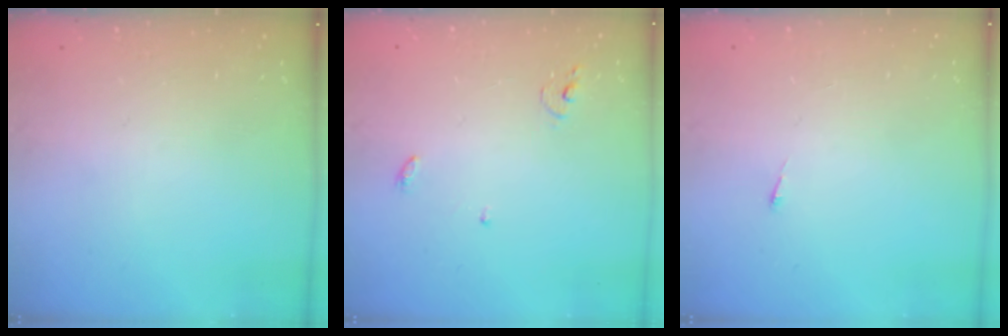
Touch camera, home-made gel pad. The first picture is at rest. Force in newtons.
{"total": 3.8, "press": 3.8, "slide": 0.4}
{"total": 2.6, "press": 2.5, "slide": 0.3}